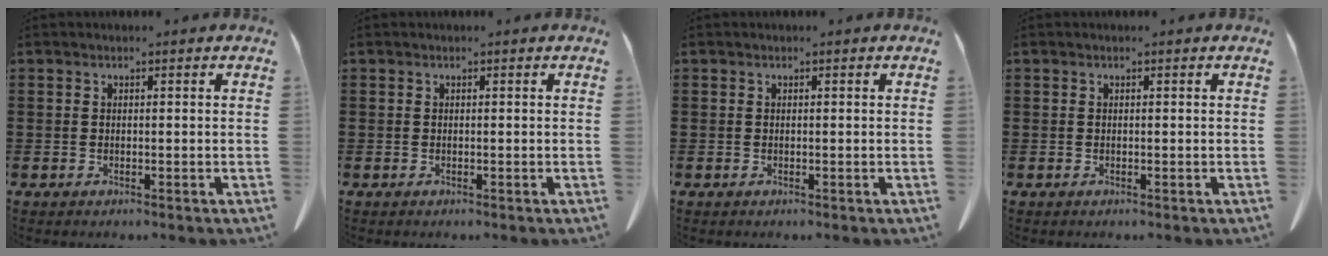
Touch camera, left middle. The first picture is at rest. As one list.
[{"total": 0.0}, {"total": 0.0}, {"total": 0.0}]